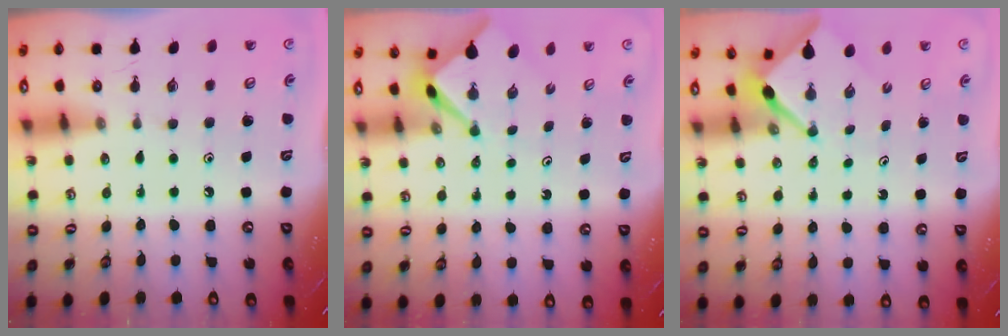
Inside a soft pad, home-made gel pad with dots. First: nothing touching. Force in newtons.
{"total": 2.8, "press": 2.8, "slide": 0.3}
{"total": 2.5, "press": 2.5, "slide": 0.3}